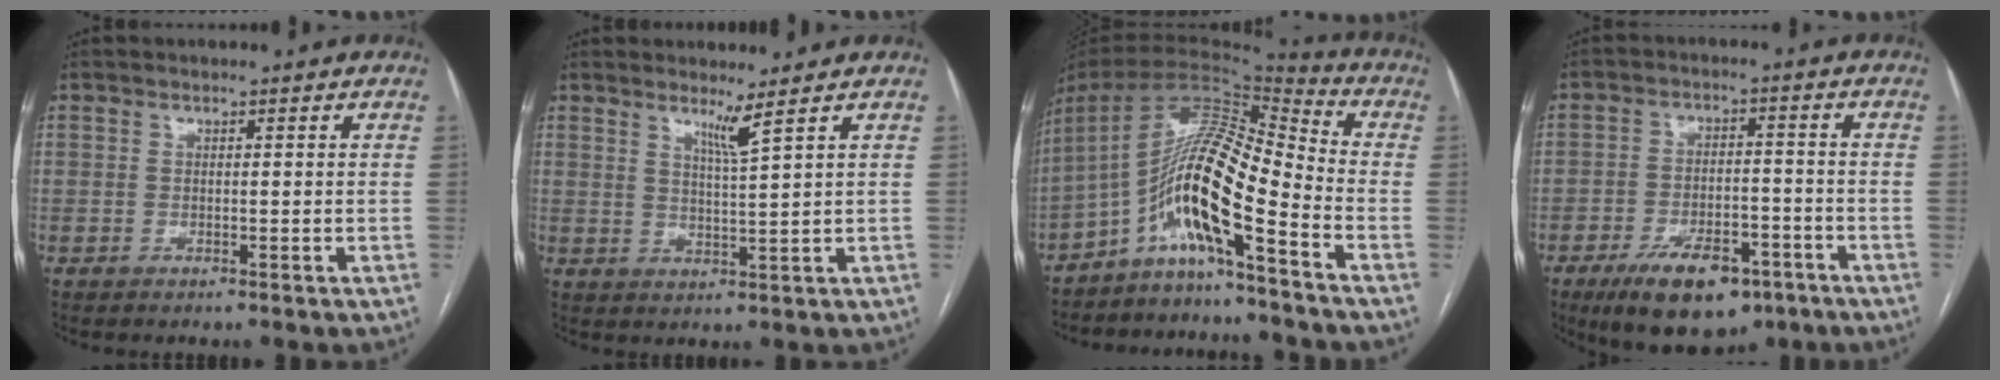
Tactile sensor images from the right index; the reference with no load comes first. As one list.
[{"total": 3.0, "force": [2.1, -1.1, 1.8], "torque": [-0.033, -0.019, 0.042]}, {"total": 14.0, "force": [-6.9, 1.2, 12.1], "torque": [-0.224, 0.024, -0.126]}, {"total": 12.0, "force": [-7.6, 5.4, 7.6], "torque": [-0.122, -0.003, -0.118]}]